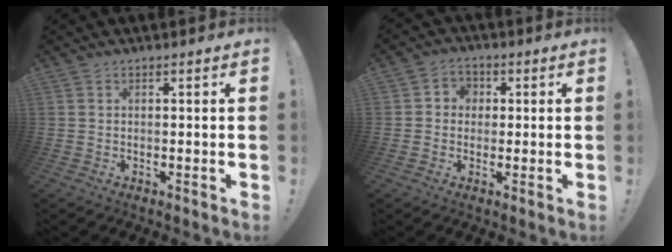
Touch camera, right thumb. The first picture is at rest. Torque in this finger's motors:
{"motor_torque": [0.59, 0.58, 0.31, -0.35, -0.02]}